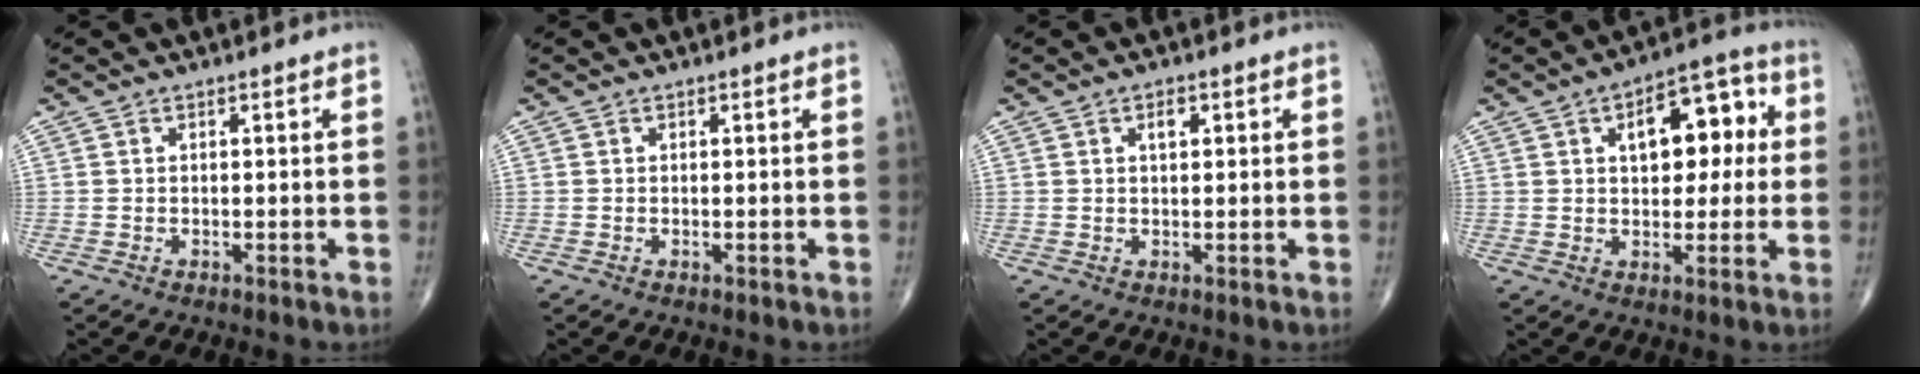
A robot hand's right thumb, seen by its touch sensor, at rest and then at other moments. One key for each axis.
{"total": 0.0}
{"total": 2.1, "fx": 0.9, "fy": 1.0, "fz": 1.6, "tx": -0.023, "ty": -0.002, "tz": 0.013}
{"total": 12.2, "fx": 2.9, "fy": 6.6, "fz": 9.8, "tx": -0.100, "ty": 0.021, "tz": 0.037}